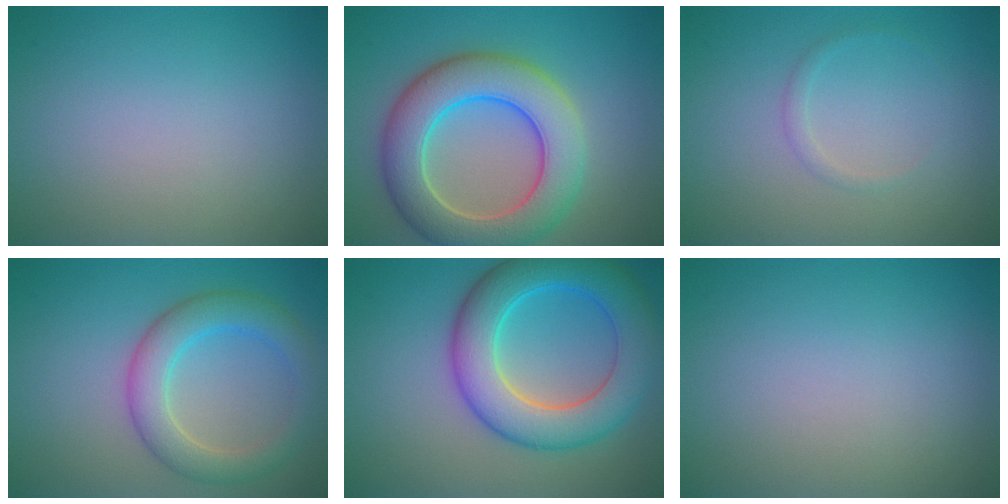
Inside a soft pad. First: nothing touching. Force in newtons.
{"total": 8.8, "press": 8.7, "slide": 0.7}
{"total": 0.8, "press": 0.8, "slide": 0.0}
{"total": 4.8, "press": 4.8, "slide": 0.3}
{"total": 8.6, "press": 8.6, "slide": 0.2}
{"total": 0.0}